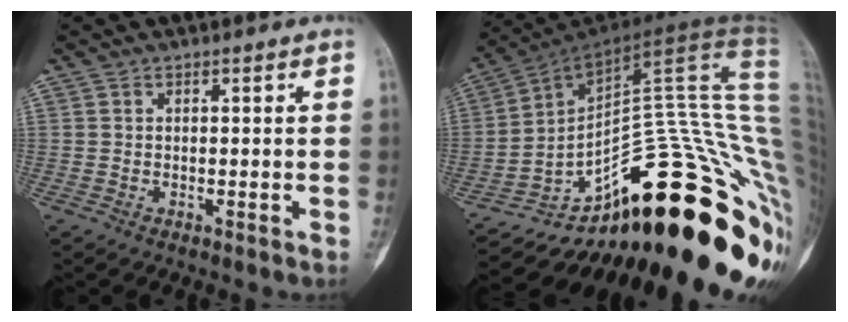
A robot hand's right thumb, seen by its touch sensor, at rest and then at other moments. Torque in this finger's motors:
{"motor_torque": [3.36, -0.86, 0.83, -1.94, 0.04]}